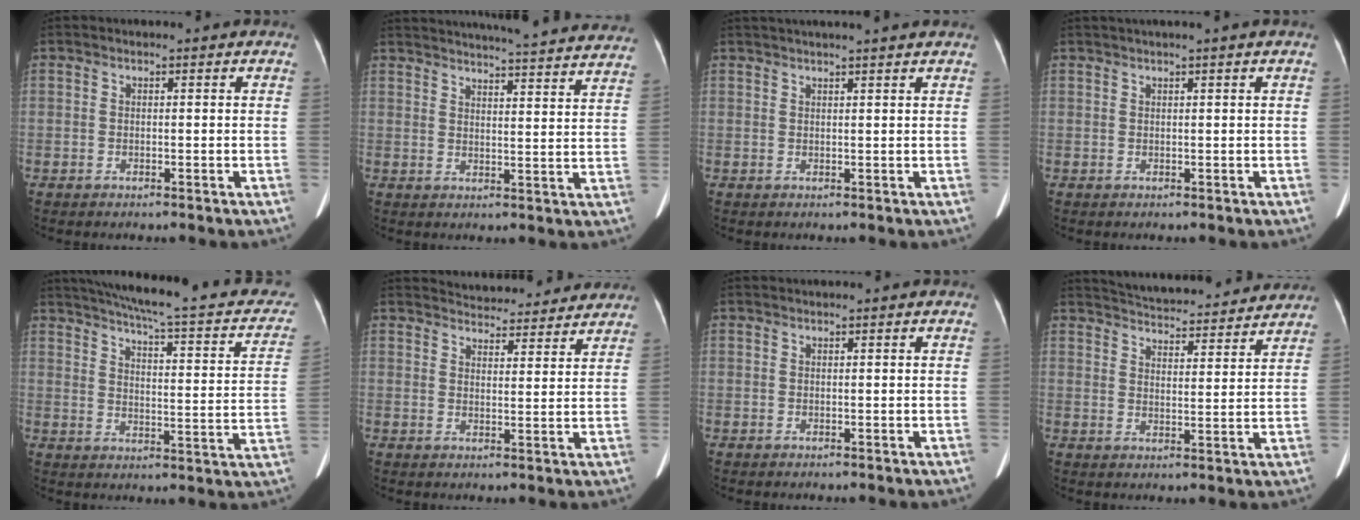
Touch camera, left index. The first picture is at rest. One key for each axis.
{"total": 30.6, "fx": 28.9, "fy": 2.2, "fz": 9.6, "tx": -0.152, "ty": -0.057, "tz": 0.342}
{"total": 7.8, "fx": 6.8, "fy": -0.8, "fz": 3.8, "tx": -0.052, "ty": 0.033, "tz": 0.083}
{"total": 1.6, "fx": 1.1, "fy": -0.6, "fz": 1.0, "tx": -0.020, "ty": 0.005, "tz": 0.029}
{"total": 23.9, "fx": 19.2, "fy": 4.8, "fz": 13.4, "tx": -0.187, "ty": 0.004, "tz": 0.228}
{"total": 12.5, "fx": 12.0, "fy": 2.6, "fz": 2.5, "tx": -0.019, "ty": 0.011, "tz": 0.145}
{"total": 0.0}
{"total": 18.7, "fx": 17.6, "fy": 3.0, "fz": 5.6, "tx": -0.088, "ty": 0.015, "tz": 0.234}